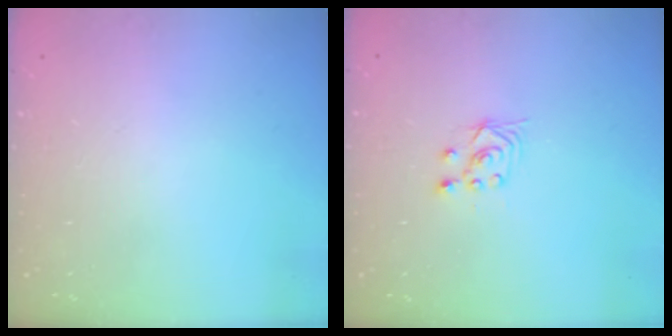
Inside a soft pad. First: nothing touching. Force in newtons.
{"total": 2.5, "press": 2.2, "slide": 1.2}